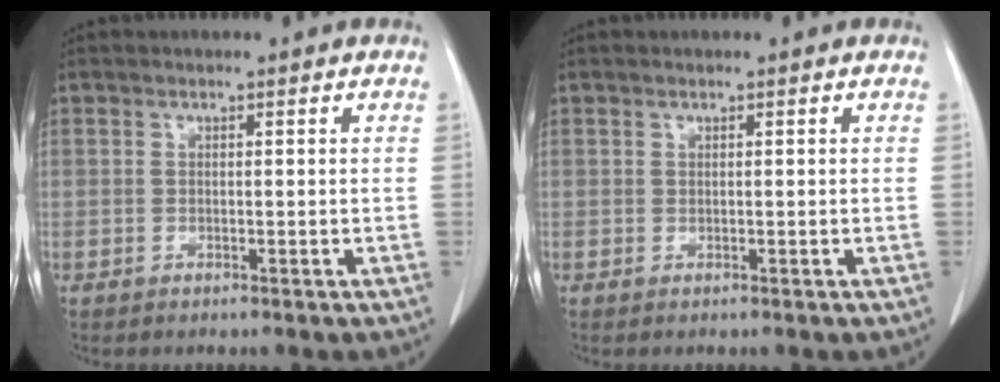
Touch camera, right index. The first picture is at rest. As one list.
[{"total": 0.0}]